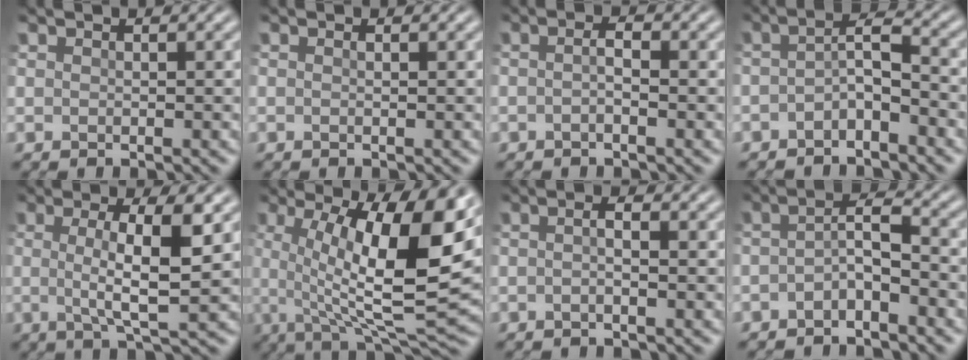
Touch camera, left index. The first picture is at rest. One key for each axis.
{"total": 0.0}
{"total": 1.3, "fx": -0.6, "fy": 0.2, "fz": 1.2, "tx": -0.026, "ty": 0.000, "tz": -0.015}
{"total": 2.8, "fx": -1.7, "fy": 0.7, "fz": 2.0, "tx": -0.040, "ty": 0.009, "tz": -0.039}
{"total": 6.2, "fx": 0.4, "fy": 1.3, "fz": 6.0, "tx": -0.097, "ty": 0.000, "tz": 0.001}
{"total": 13.7, "fx": 2.0, "fy": 3.7, "fz": 13.1, "tx": -0.193, "ty": -0.010, "tz": 0.027}
{"total": 1.5, "fx": -0.2, "fy": 0.3, "fz": 1.5, "tx": -0.022, "ty": -0.007, "tz": -0.014}
{"total": 2.7, "fx": -1.6, "fy": 0.7, "fz": 2.1, "tx": -0.040, "ty": 0.008, "tz": -0.038}